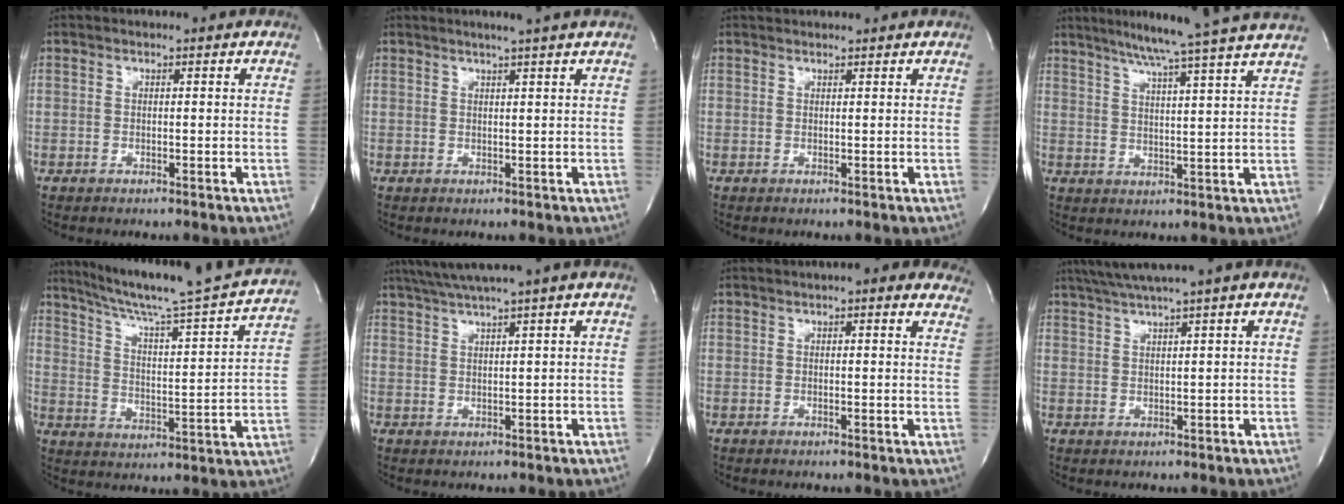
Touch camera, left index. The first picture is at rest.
{"total": 3.1, "force": [2.5, -1.0, 1.6], "torque": [-0.021, -0.001, 0.036]}
{"total": 2.7, "force": [2.6, 0.2, 0.5], "torque": [-0.008, 0.027, 0.041]}
{"total": 16.3, "force": [14.2, -2.4, 7.8], "torque": [-0.131, -0.024, 0.181]}
{"total": 22.2, "force": [19.8, -1.0, 9.9], "torque": [-0.164, -0.037, 0.277]}
{"total": 6.1, "force": [4.2, -1.1, 4.3], "torque": [-0.079, 0.023, 0.075]}
{"total": 7.4, "force": [5.4, 1.8, 4.7], "torque": [-0.047, 0.014, 0.052]}
{"total": 6.0, "force": [4.1, -1.1, 4.2], "torque": [-0.078, 0.023, 0.074]}